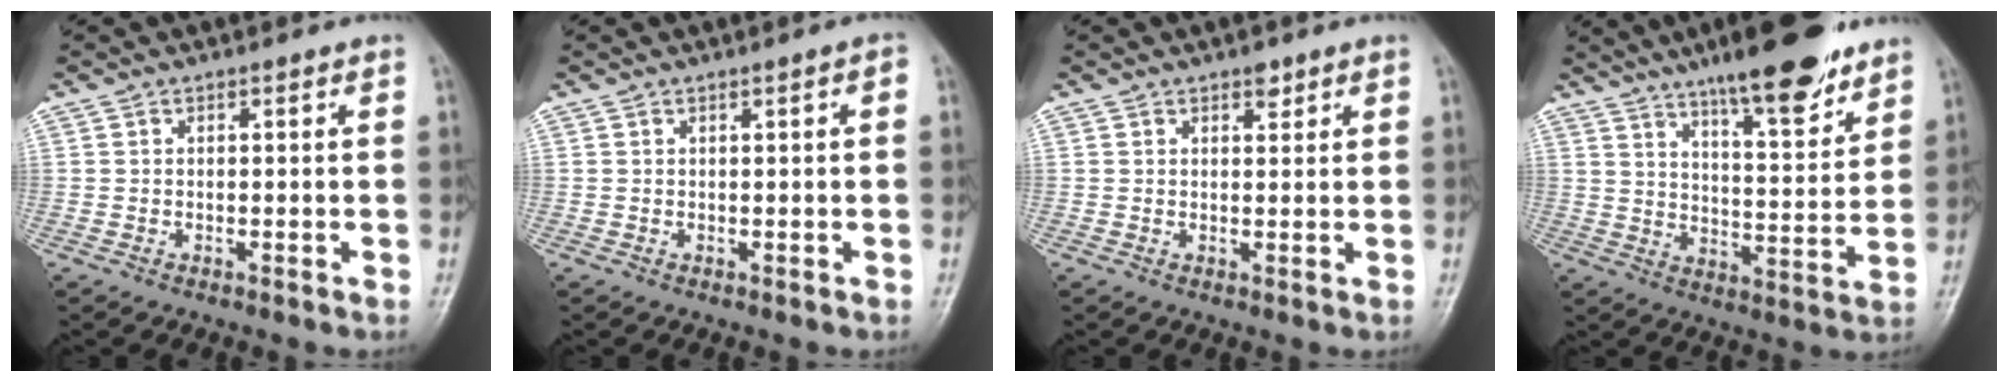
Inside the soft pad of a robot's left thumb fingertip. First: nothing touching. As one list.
[{"total": 1.2, "force": [0.2, 0.1, 1.2], "torque": [-0.019, 0.002, 0.002]}, {"total": 1.9, "force": [1.3, 1.0, 1.0], "torque": [-0.005, -0.006, 0.017]}, {"total": 16.3, "force": [11.6, 4.1, 10.8], "torque": [-0.130, -0.060, 0.181]}]